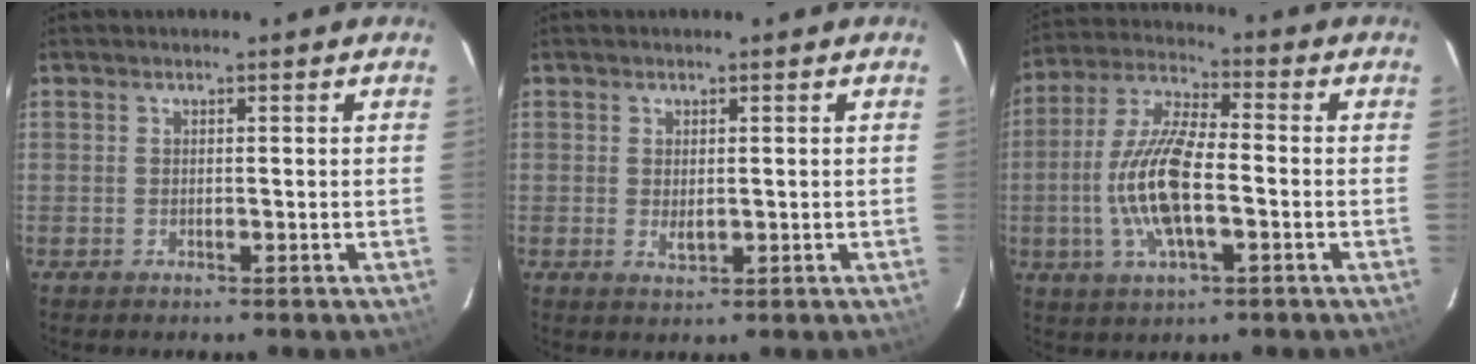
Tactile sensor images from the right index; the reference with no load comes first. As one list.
[{"total": 2.0, "force": [0.0, 1.1, 1.7], "torque": [-0.029, -0.003, 0.002]}, {"total": 13.6, "force": [-2.8, 4.4, 12.5], "torque": [-0.263, 0.001, -0.058]}]